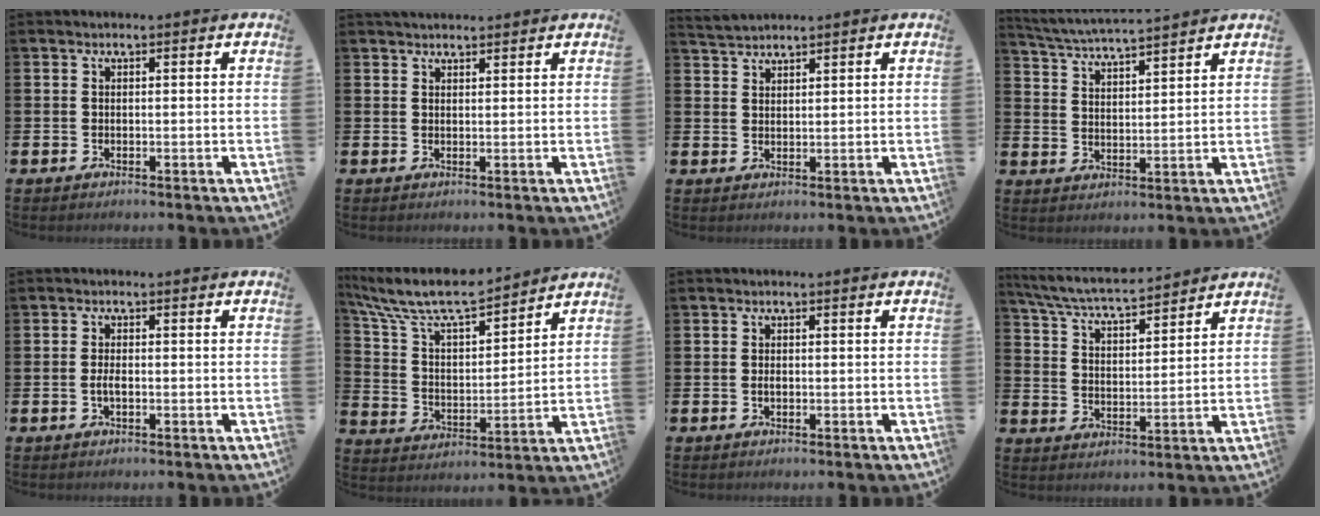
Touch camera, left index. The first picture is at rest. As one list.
[{"total": 2.0, "force": [1.9, 0.5, 0.2], "torque": [0.001, -0.005, 0.034]}, {"total": 2.7, "force": [2.6, 0.4, 0.1], "torque": [-0.004, -0.010, 0.049]}, {"total": 4.8, "force": [4.7, -0.1, 0.8], "torque": [-0.038, -0.032, 0.083]}, {"total": 1.6, "force": [-0.4, 0.6, 1.4], "torque": [-0.020, -0.002, -0.010]}, {"total": 9.6, "force": [8.8, 2.0, 3.4], "torque": [-0.107, -0.056, 0.154]}, {"total": 0.8, "force": [-0.1, 0.4, 0.7], "torque": [-0.016, 0.003, -0.004]}, {"total": 6.5, "force": [6.2, 0.7, 1.8], "torque": [-0.062, -0.039, 0.108]}]